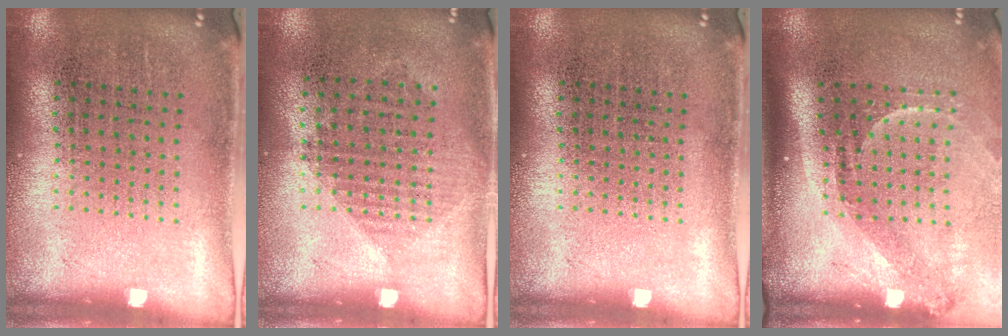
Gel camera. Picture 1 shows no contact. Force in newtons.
{"total": 1.0, "press": 0.9, "slide": 0.4}
{"total": 0.0}
{"total": 2.2, "press": 1.5, "slide": 1.6}